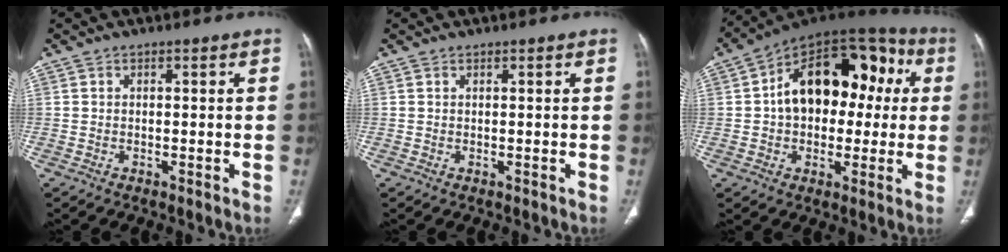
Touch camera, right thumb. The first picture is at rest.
{"total": 0.0}
{"total": 22.1, "force": [2.9, 14.0, 16.8], "torque": [-0.209, 0.045, 0.034]}